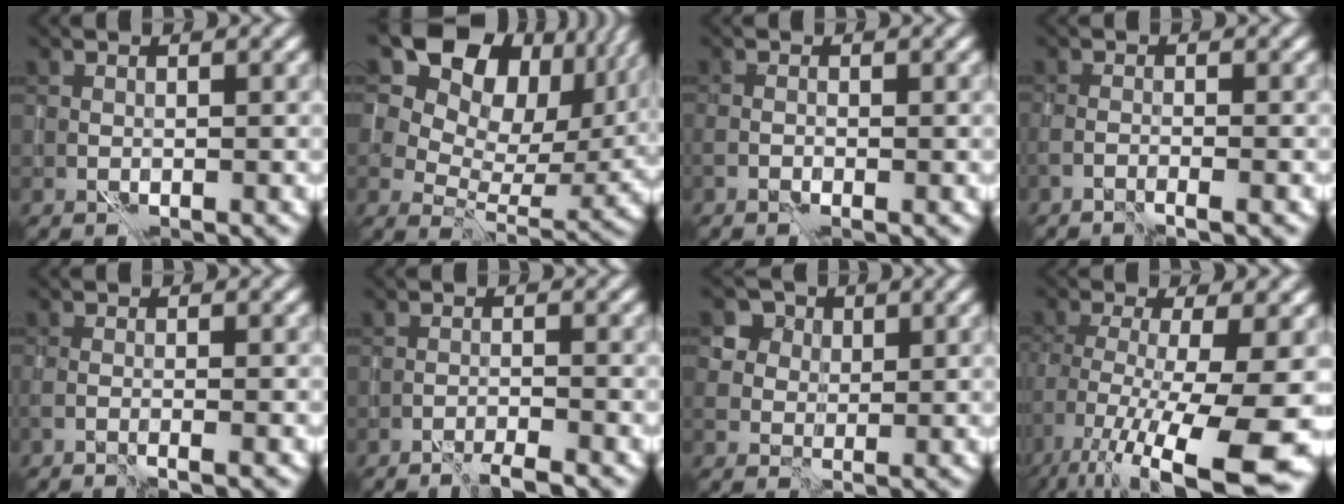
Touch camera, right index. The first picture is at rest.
{"total": 18.3, "force": [9.8, 11.2, 10.7], "torque": [-0.198, 0.067, 0.160]}
{"total": 0.8, "force": [-0.4, 0.4, 0.6], "torque": [-0.013, 0.002, -0.010]}
{"total": 1.4, "force": [-1.1, 0.0, 0.8], "torque": [-0.015, -0.001, -0.026]}
{"total": 1.3, "force": [-0.8, 0.2, 1.0], "torque": [-0.014, -0.002, -0.021]}
{"total": 2.1, "force": [-1.8, 0.0, 1.0], "torque": [-0.015, 0.006, -0.037]}
{"total": 5.3, "force": [2.3, 4.5, 1.9], "torque": [-0.038, 0.009, 0.030]}
{"total": 14.5, "force": [-6.3, 4.4, 12.2], "torque": [-0.220, -0.018, -0.088]}